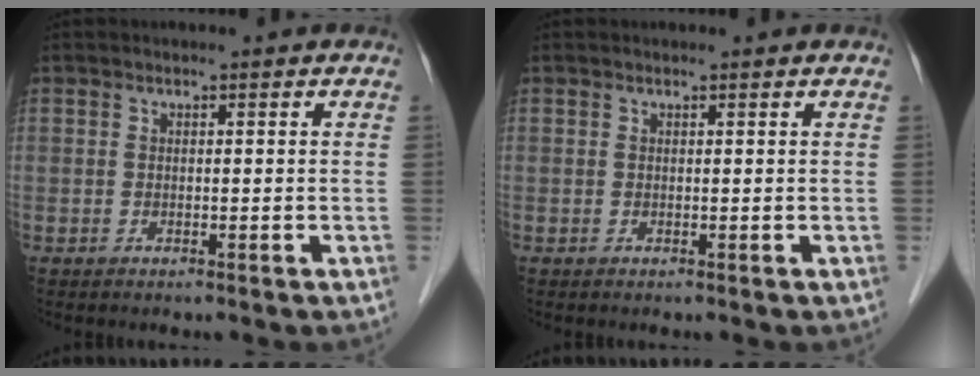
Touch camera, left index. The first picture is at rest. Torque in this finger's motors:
{"motor_torque": [0.09, -0.01, 0.01, -0.01]}